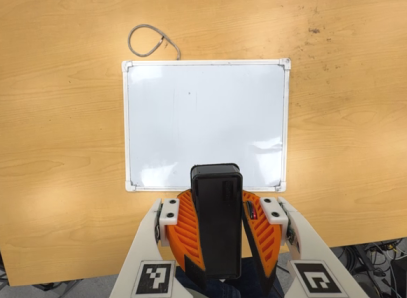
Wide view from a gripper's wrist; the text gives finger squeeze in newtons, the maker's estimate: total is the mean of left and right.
{"total": 11.4, "left": 11.1, "right": 11.6}